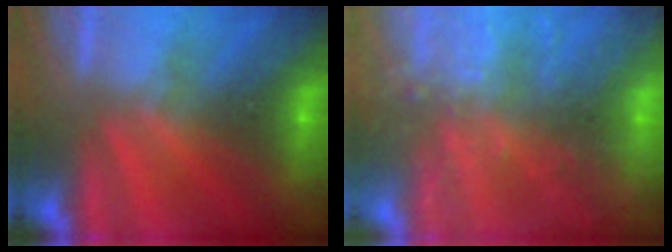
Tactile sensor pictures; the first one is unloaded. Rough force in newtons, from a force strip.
{"total": 7.2}